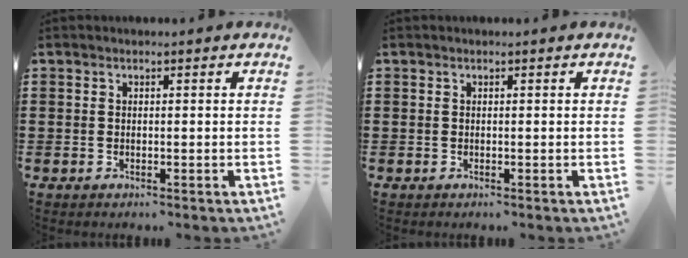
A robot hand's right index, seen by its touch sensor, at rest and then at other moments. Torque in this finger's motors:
{"motor_torque": [1.01, 1.13, 0.00, 0.01]}